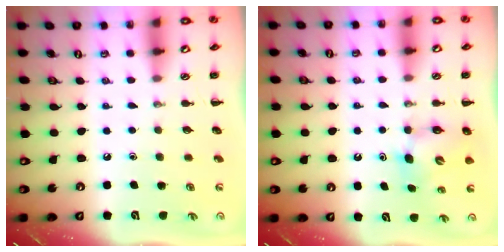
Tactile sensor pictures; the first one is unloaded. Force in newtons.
{"total": 5.3, "press": 5.2, "slide": 0.7}